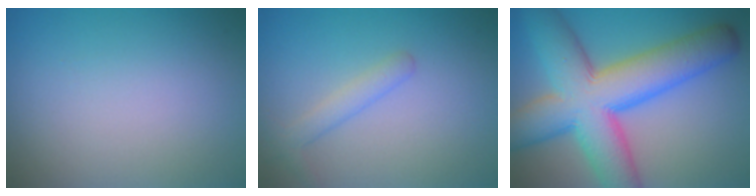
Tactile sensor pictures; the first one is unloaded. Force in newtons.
{"total": 1.9, "press": 1.9, "slide": 0.0}
{"total": 12.2, "press": 12.2, "slide": 0.3}